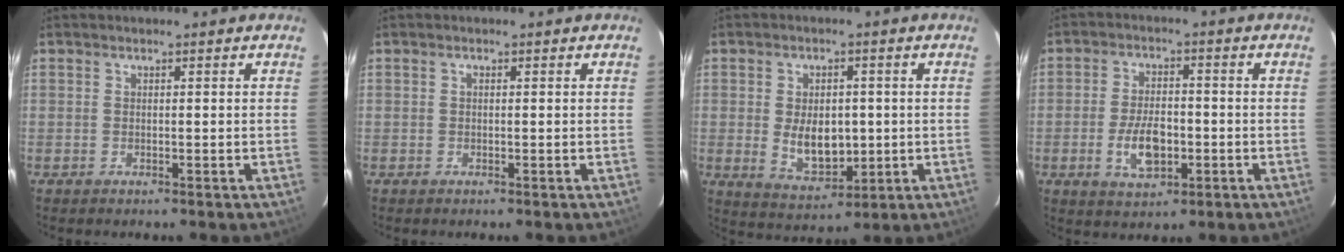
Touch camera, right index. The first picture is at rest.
{"total": 0.0}
{"total": 8.8, "force": [-0.4, 5.5, 6.9], "torque": [-0.129, -0.008, 0.009]}
{"total": 8.3, "force": [-2.4, 4.4, 6.6], "torque": [-0.130, 0.001, -0.036]}